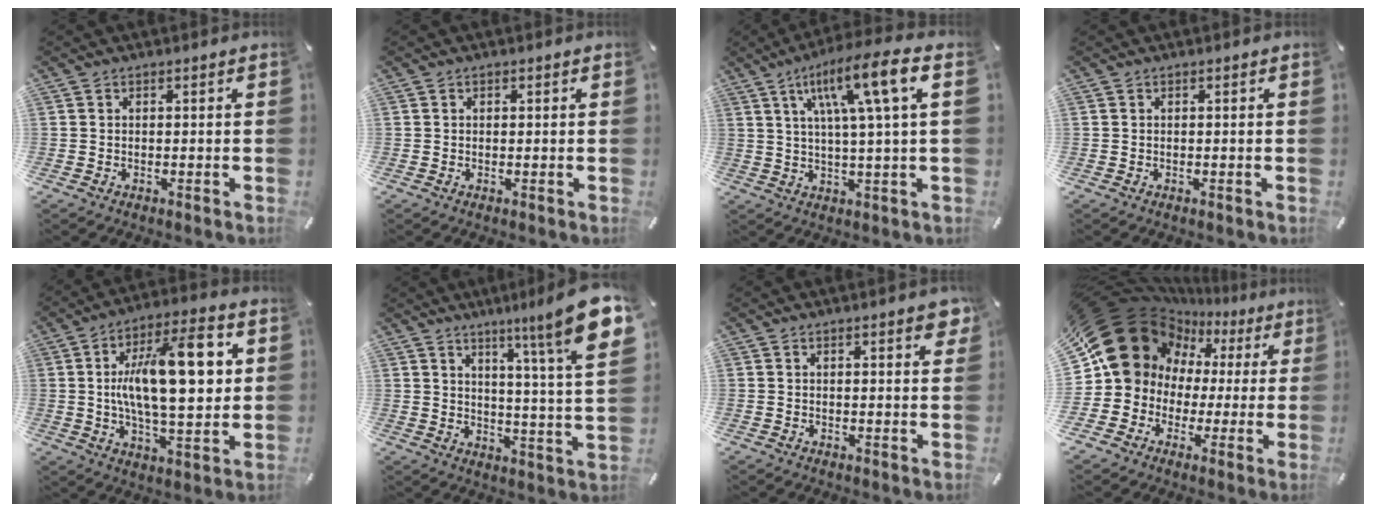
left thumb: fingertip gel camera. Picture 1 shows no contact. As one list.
[{"total": 0.6, "force": [0.1, 0.6, 0.1], "torque": [-0.002, 0.004, 0.000]}, {"total": 14.2, "force": [5.5, 1.5, 13.0], "torque": [-0.226, -0.013, 0.081]}, {"total": 0.0}, {"total": 21.2, "force": [4.1, 8.4, 19.0], "torque": [-0.331, -0.009, 0.053]}, {"total": 16.3, "force": [9.6, 1.4, 13.1], "torque": [-0.196, -0.071, 0.141]}, {"total": 3.4, "force": [2.0, 0.8, 2.6], "torque": [-0.039, -0.005, 0.031]}, {"total": 19.0, "force": [6.7, 15.9, 7.8], "torque": [-0.155, -0.059, 0.138]}]